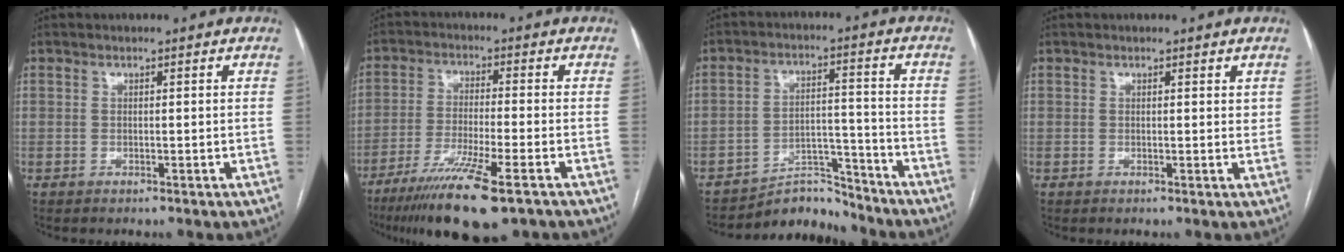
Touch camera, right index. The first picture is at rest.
{"total": 13.5, "force": [-8.7, 1.1, 10.2], "torque": [-0.184, -0.040, -0.146]}
{"total": 6.6, "force": [-6.5, 1.3, -0.7], "torque": [0.018, 0.036, -0.104]}
{"total": 1.0, "force": [0.7, 0.5, 0.5], "torque": [-0.005, -0.002, 0.007]}